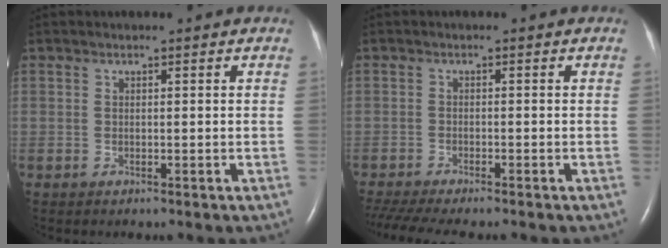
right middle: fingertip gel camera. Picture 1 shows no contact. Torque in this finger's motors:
{"motor_torque": [0.80, -0.66, 0.06, 0.02]}